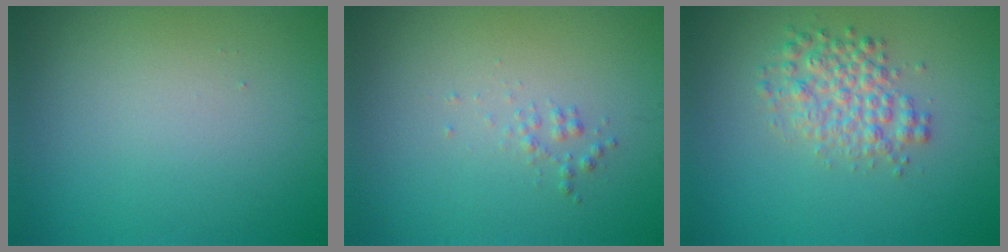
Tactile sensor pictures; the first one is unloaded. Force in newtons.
{"total": 0.7, "press": 0.7, "slide": 0.0}
{"total": 3.3, "press": 3.3, "slide": 0.1}